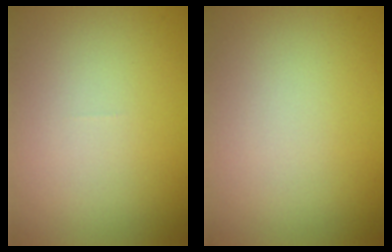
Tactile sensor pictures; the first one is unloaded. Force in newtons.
{"total": 0.0}